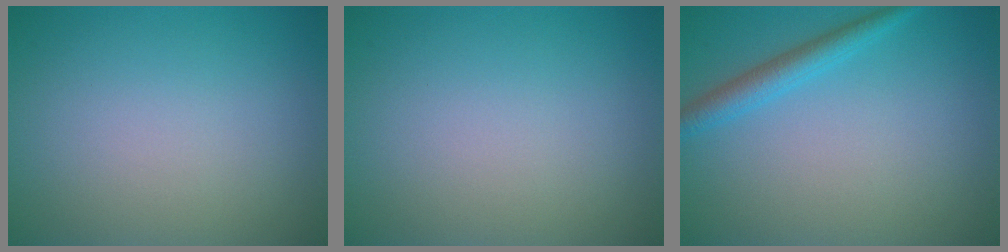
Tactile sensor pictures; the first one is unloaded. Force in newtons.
{"total": 0.0}
{"total": 2.5, "press": 2.5, "slide": 0.1}